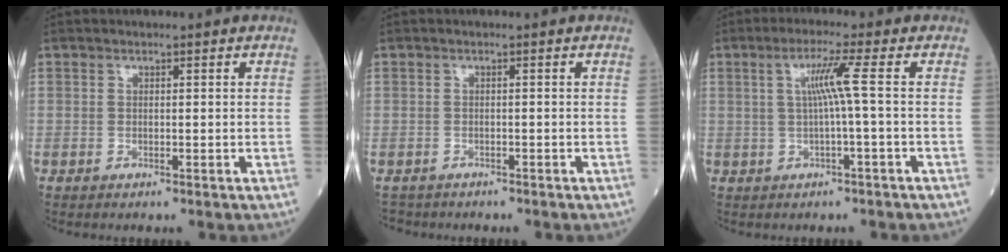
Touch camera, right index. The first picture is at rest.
{"total": 2.5, "force": [-2.1, 1.3, -0.5], "torque": [-0.005, 0.001, -0.040]}
{"total": 4.5, "force": [0.4, -1.3, 4.3], "torque": [-0.084, 0.006, 0.009]}